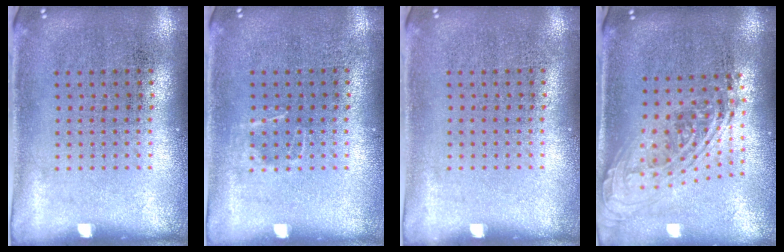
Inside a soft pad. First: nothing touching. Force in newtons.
{"total": 0.7, "press": 0.6, "slide": 0.3}
{"total": 0.0}
{"total": 2.2, "press": 1.6, "slide": 1.5}